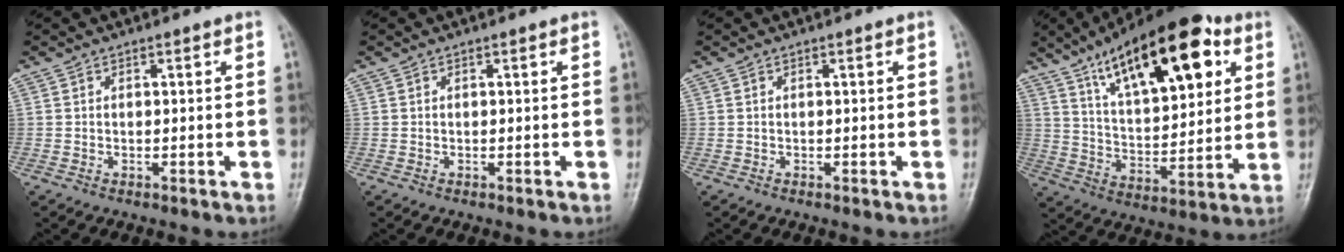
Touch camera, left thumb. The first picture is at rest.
{"total": 0.0}
{"total": 0.0}
{"total": 23.2, "force": [11.4, 9.4, 17.9], "torque": [-0.248, -0.027, 0.189]}